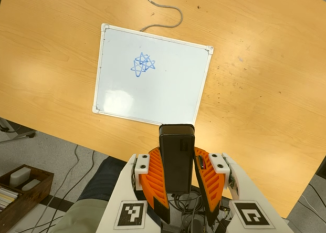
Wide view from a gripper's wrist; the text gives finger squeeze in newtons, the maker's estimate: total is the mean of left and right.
{"total": 10.2, "left": 8.4, "right": 12.0}